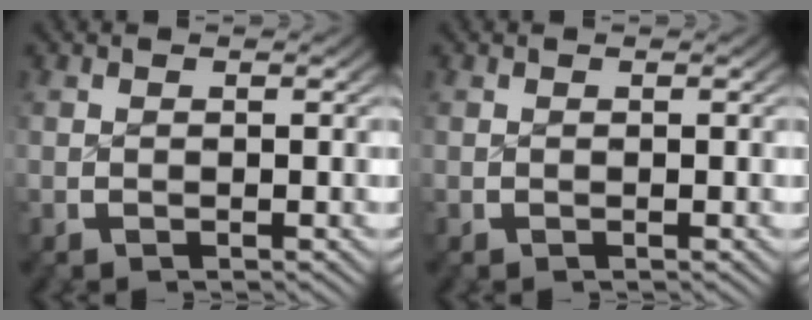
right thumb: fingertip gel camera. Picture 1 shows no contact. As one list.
[{"total": 0.0}]